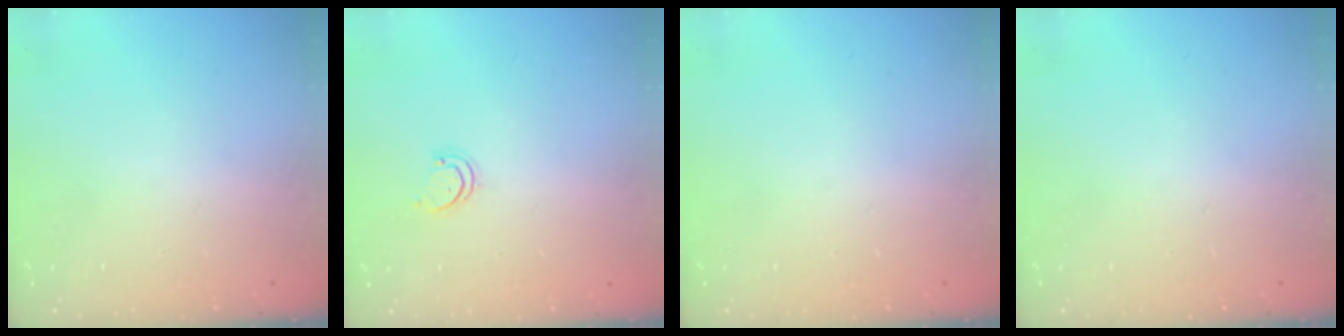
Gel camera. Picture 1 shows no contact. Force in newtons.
{"total": 1.7, "press": 1.7, "slide": 0.3}
{"total": 0.0}
{"total": 0.0}